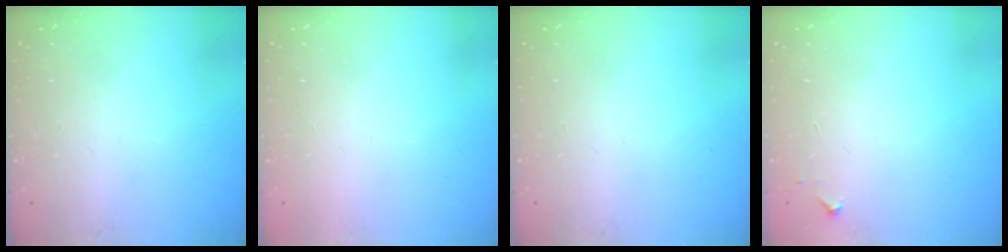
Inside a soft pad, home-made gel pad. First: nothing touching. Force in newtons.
{"total": 1.6, "press": 1.6, "slide": 0.1}
{"total": 0.0}
{"total": 3.3, "press": 3.2, "slide": 0.4}